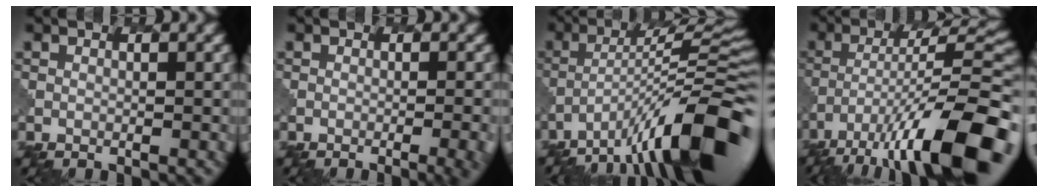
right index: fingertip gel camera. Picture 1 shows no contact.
{"total": 4.3, "force": [-1.7, 1.8, 3.5], "torque": [-0.011, 0.010, -0.020]}
{"total": 11.7, "force": [-7.4, 2.2, 8.8], "torque": [-0.141, 0.009, -0.127]}
{"total": 13.9, "force": [-8.7, 3.8, 10.2], "torque": [-0.173, -0.001, -0.151]}